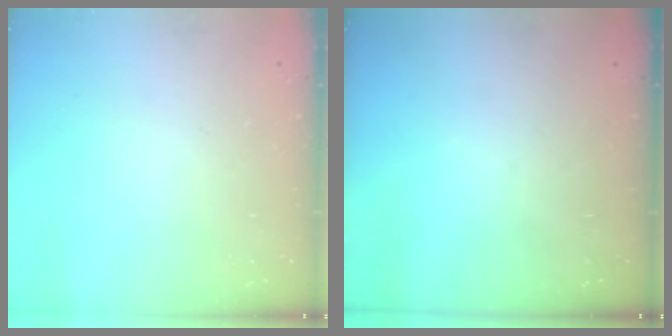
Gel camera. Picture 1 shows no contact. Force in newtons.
{"total": 0.0}